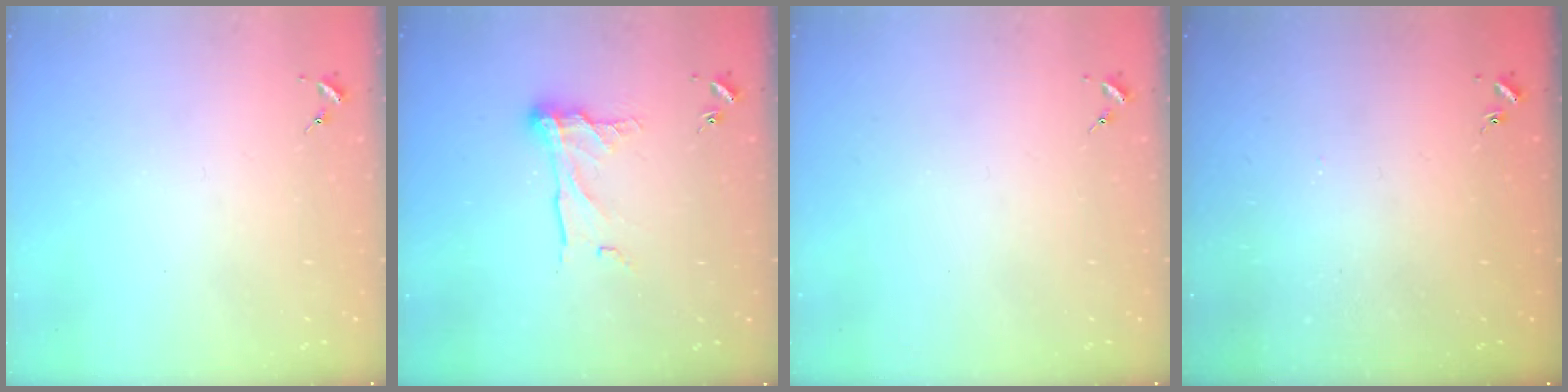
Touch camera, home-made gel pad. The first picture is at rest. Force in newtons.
{"total": 11.2, "press": 11.2, "slide": 0.8}
{"total": 0.0}
{"total": 0.9, "press": 0.8, "slide": 0.2}